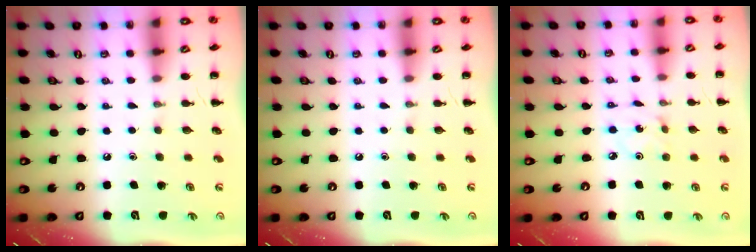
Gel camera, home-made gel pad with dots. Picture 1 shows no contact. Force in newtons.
{"total": 0.0}
{"total": 1.0, "press": 1.0, "slide": 0.2}